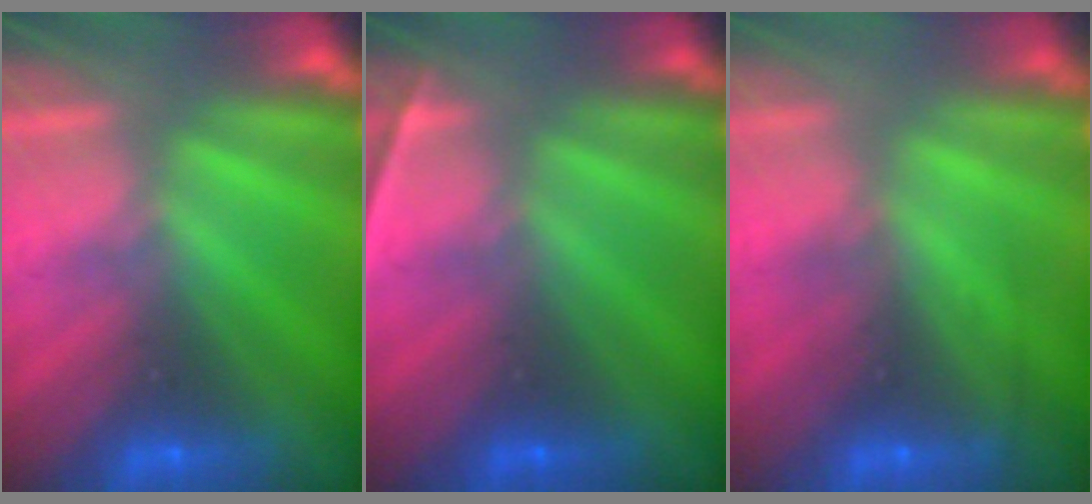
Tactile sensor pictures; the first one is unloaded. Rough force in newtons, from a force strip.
{"total": 2.2}
{"total": 2.4}